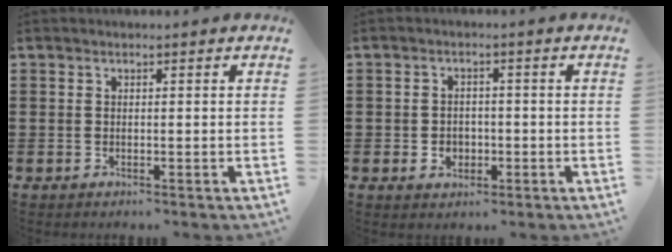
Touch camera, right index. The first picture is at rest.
{"total": 2.6, "force": [-0.7, 2.3, 1.1], "torque": [-0.028, 0.004, -0.017]}